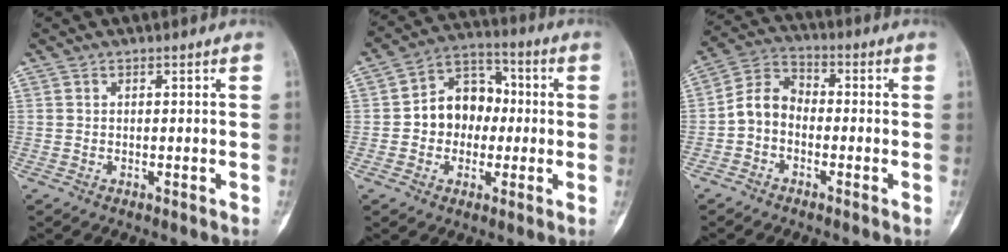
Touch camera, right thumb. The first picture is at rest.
{"total": 11.3, "force": [-0.3, 8.9, 6.9], "torque": [-0.065, 0.035, -0.014]}
{"total": 6.7, "force": [-1.7, 5.1, 4.0], "torque": [-0.061, 0.032, -0.050]}